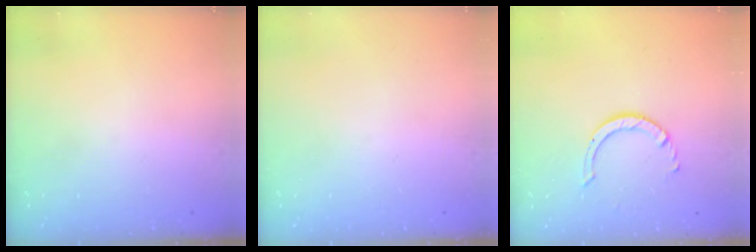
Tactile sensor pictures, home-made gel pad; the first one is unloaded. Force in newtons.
{"total": 0.0}
{"total": 3.3, "press": 3.2, "slide": 0.4}